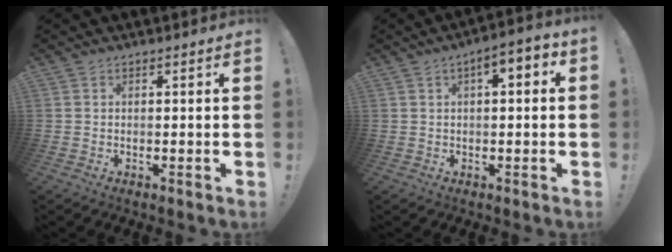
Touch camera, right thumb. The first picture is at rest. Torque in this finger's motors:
{"motor_torque": [0.60, 0.63, 0.42, 0.74, 0.03]}